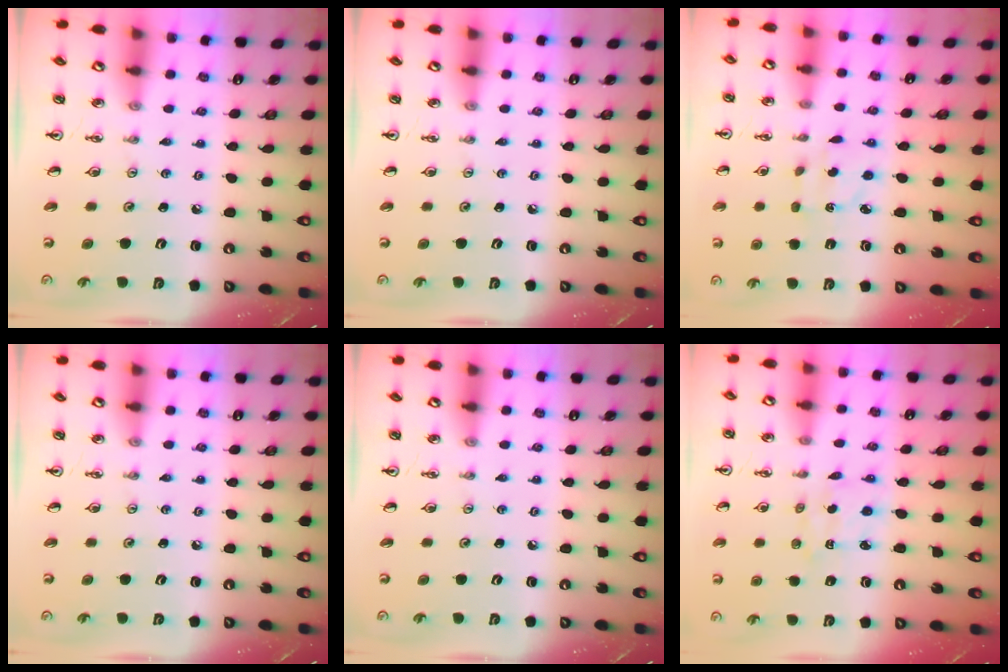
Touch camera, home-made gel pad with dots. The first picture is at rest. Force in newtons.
{"total": 0.0}
{"total": 2.4, "press": 2.3, "slide": 0.5}
{"total": 0.0}
{"total": 0.0}
{"total": 2.1, "press": 2.0, "slide": 0.6}